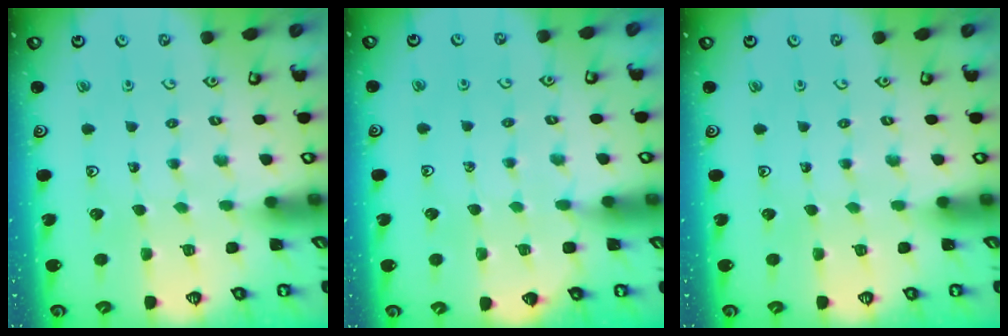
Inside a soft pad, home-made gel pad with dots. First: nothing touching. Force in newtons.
{"total": 5.9, "press": 5.8, "slide": 0.7}
{"total": 0.0}